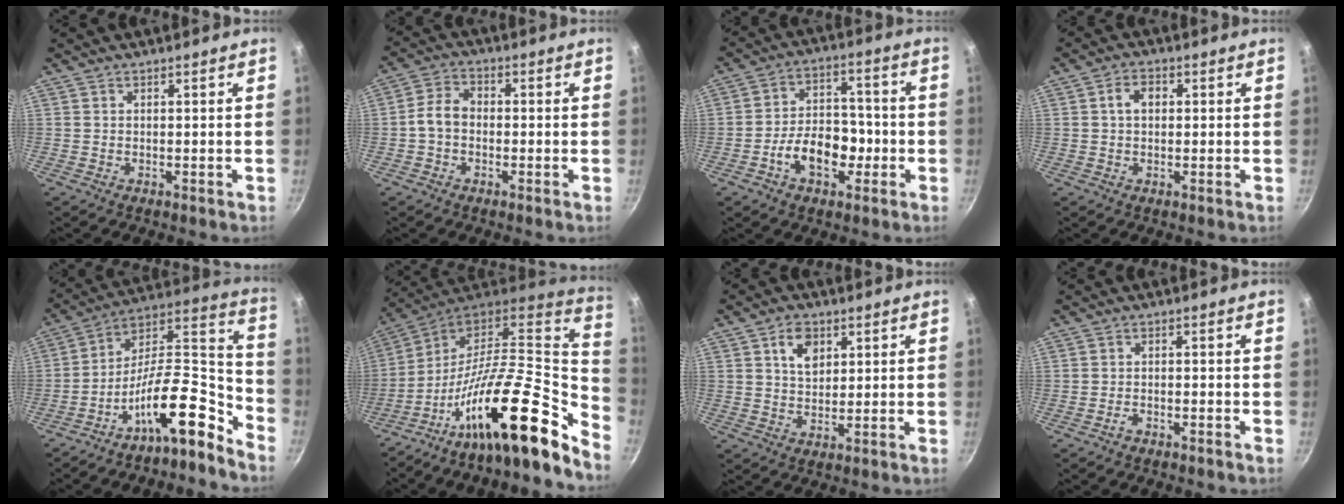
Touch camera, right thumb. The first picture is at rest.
{"total": 5.1, "force": [-0.9, 3.8, 3.3], "torque": [-0.052, 0.023, -0.029]}
{"total": 11.0, "force": [-3.6, 7.0, 7.6], "torque": [-0.094, 0.038, -0.064]}
{"total": 3.7, "force": [0.6, 2.6, 2.6], "torque": [-0.033, 0.010, 0.006]}
{"total": 16.8, "force": [-11.5, 5.0, 11.2], "torque": [-0.134, 0.117, -0.213]}
{"total": 26.7, "force": [-11.4, 8.5, 22.6], "torque": [-0.296, 0.046, -0.206]}
{"total": 5.3, "force": [2.1, 3.5, 3.4], "torque": [-0.044, -0.007, 0.035]}
{"total": 1.4, "force": [-1.3, 0.2, 0.5], "torque": [-0.018, 0.017, -0.022]}